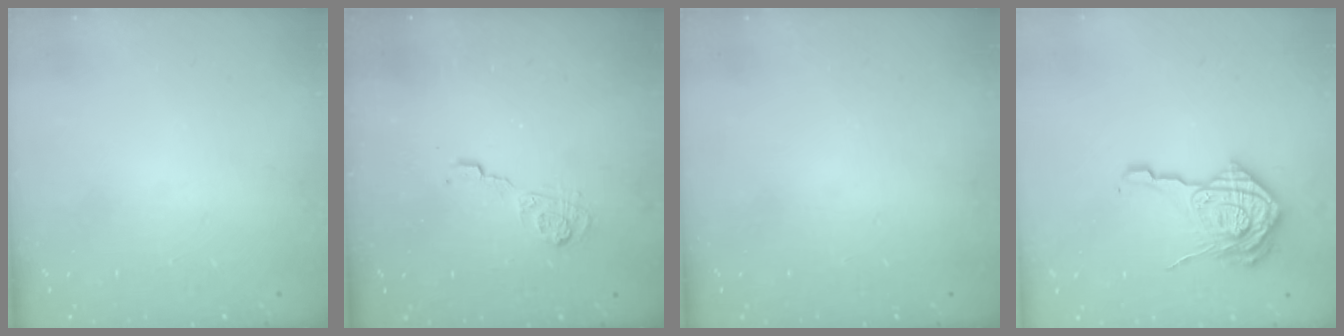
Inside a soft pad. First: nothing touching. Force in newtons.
{"total": 5.3, "press": 5.2, "slide": 0.8}
{"total": 0.0}
{"total": 17.6, "press": 17.6, "slide": 1.2}